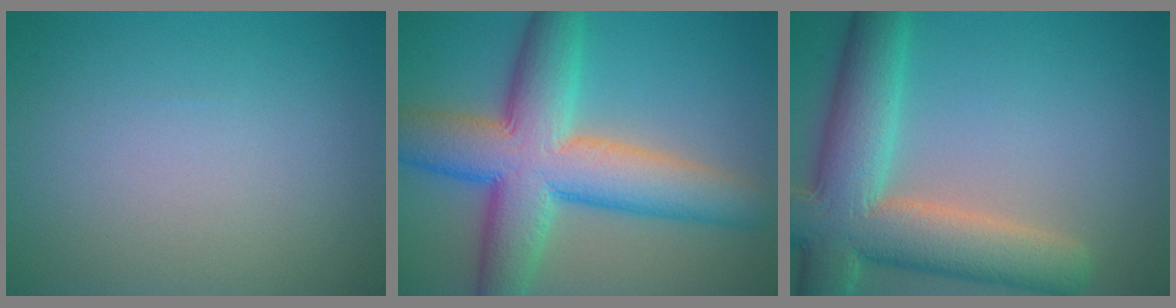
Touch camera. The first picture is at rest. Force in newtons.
{"total": 11.4, "press": 11.4, "slide": 0.3}
{"total": 10.2, "press": 10.2, "slide": 0.9}